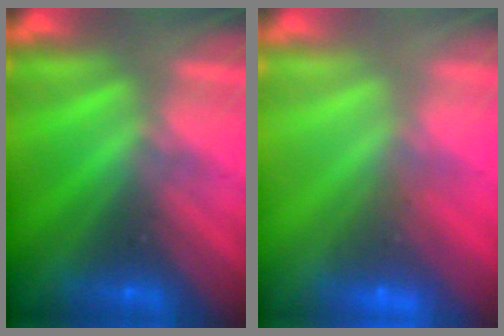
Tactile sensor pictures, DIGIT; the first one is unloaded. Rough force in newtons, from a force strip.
{"total": 8.5}